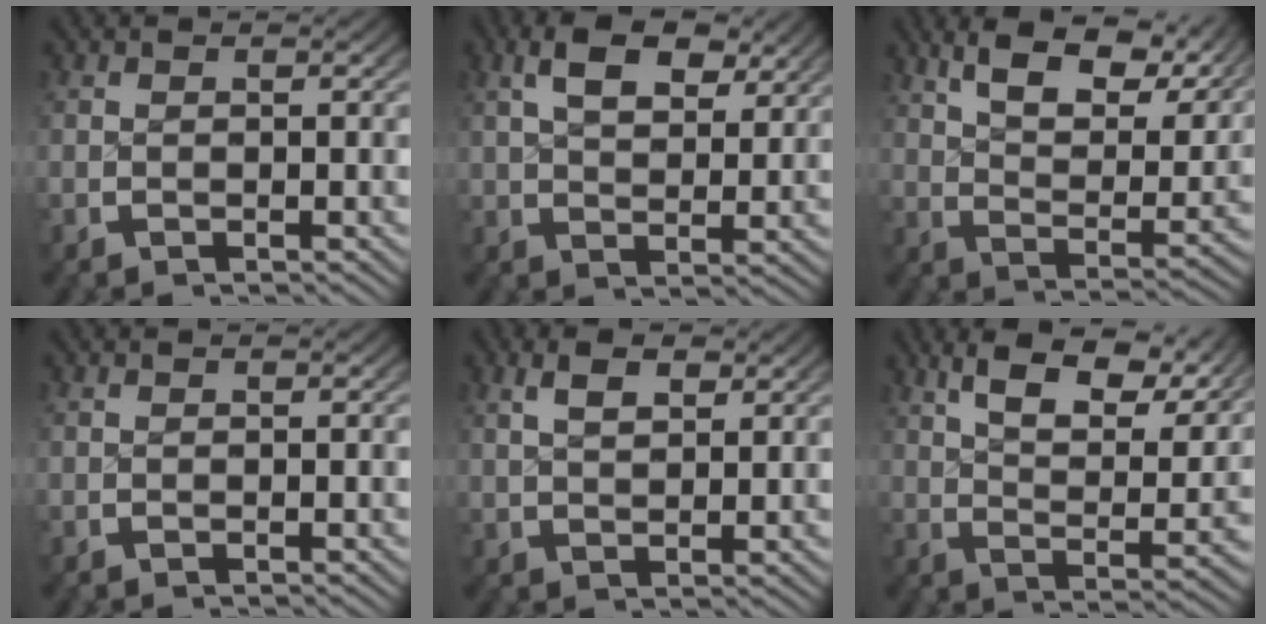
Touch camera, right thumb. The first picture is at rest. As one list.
[{"total": 6.0, "force": [3.4, 2.9, 4.0], "torque": [-0.052, 0.006, 0.054]}, {"total": 10.9, "force": [6.6, 4.6, 7.5], "torque": [-0.109, 0.019, 0.093]}, {"total": 0.0}, {"total": 3.4, "force": [2.1, 1.5, 2.3], "torque": [-0.025, 0.008, 0.039]}, {"total": 11.7, "force": [6.3, 5.1, 8.4], "torque": [-0.126, 0.018, 0.087]}]